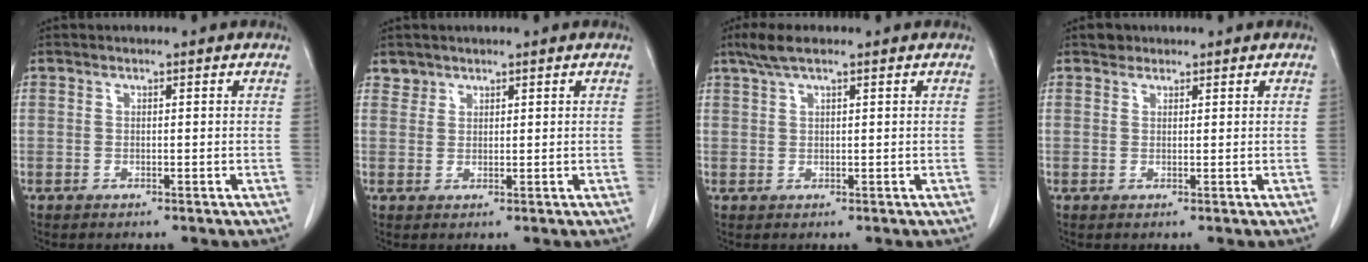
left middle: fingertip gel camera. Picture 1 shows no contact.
{"total": 2.6, "force": [2.2, 1.3, -0.6], "torque": [0.018, 0.006, 0.040]}
{"total": 3.6, "force": [2.6, 0.5, 2.5], "torque": [-0.059, 0.016, 0.052]}
{"total": 1.2, "force": [0.9, 0.8, 0.1], "torque": [0.001, 0.002, 0.012]}